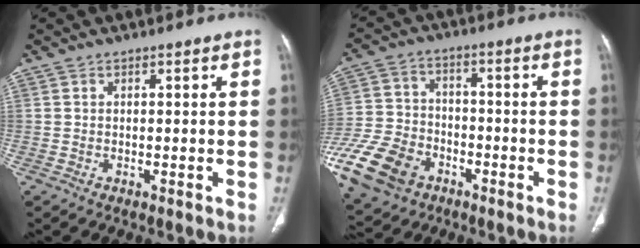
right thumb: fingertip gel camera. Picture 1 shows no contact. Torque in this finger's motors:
{"motor_torque": [1.74, 0.66, 0.63, -1.08, 0.48]}